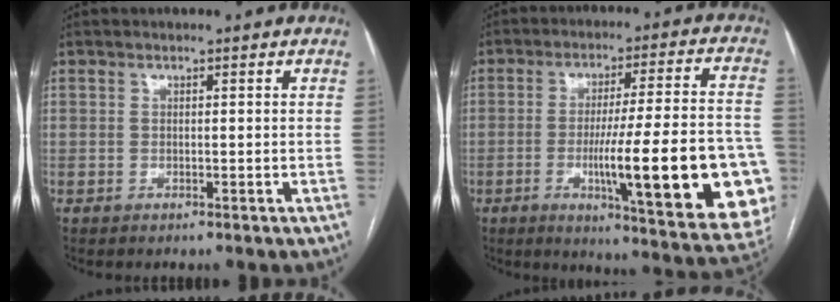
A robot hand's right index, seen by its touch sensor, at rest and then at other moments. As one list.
[{"total": 24.4, "force": [-5.9, 2.4, 23.5], "torque": [-0.258, -0.007, -0.074]}]